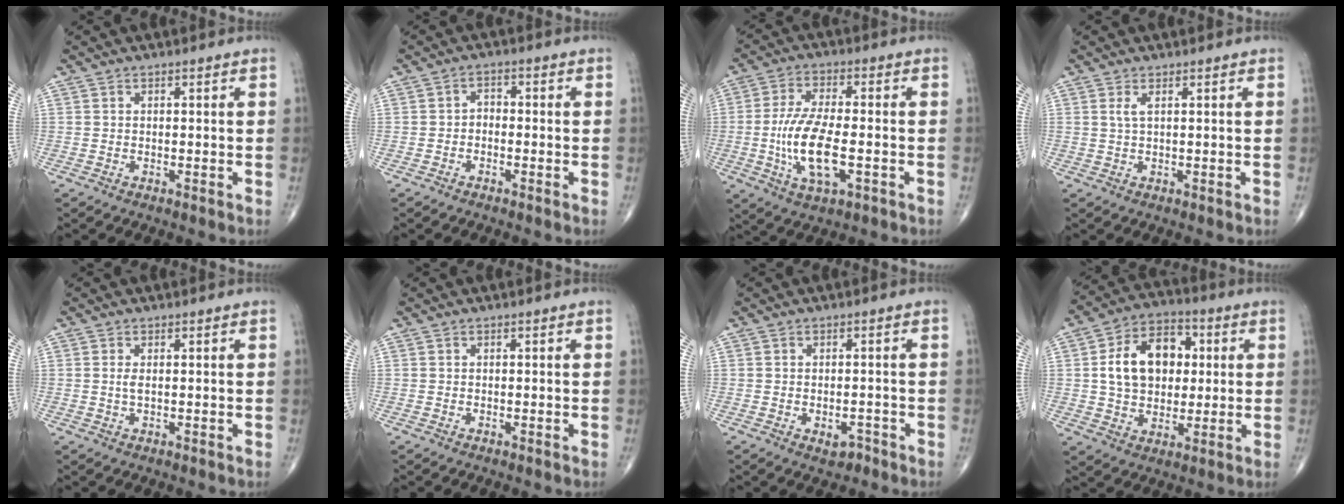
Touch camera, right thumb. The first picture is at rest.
{"total": 2.1, "force": [-0.8, 1.4, 1.2], "torque": [-0.009, 0.016, -0.022]}
{"total": 12.2, "force": [-2.5, 4.8, 11.0], "torque": [-0.218, 0.004, -0.044]}
{"total": 1.4, "force": [0.5, 0.3, 1.3], "torque": [-0.036, 0.003, 0.015]}
{"total": 1.3, "force": [0.1, 0.5, 1.2], "torque": [-0.028, -0.001, 0.004]}
{"total": 0.0}
{"total": 2.6, "force": [-1.4, 1.5, 1.6], "torque": [-0.011, 0.009, -0.016]}
{"total": 14.7, "force": [2.2, 10.3, 10.2], "torque": [-0.136, 0.013, 0.034]}